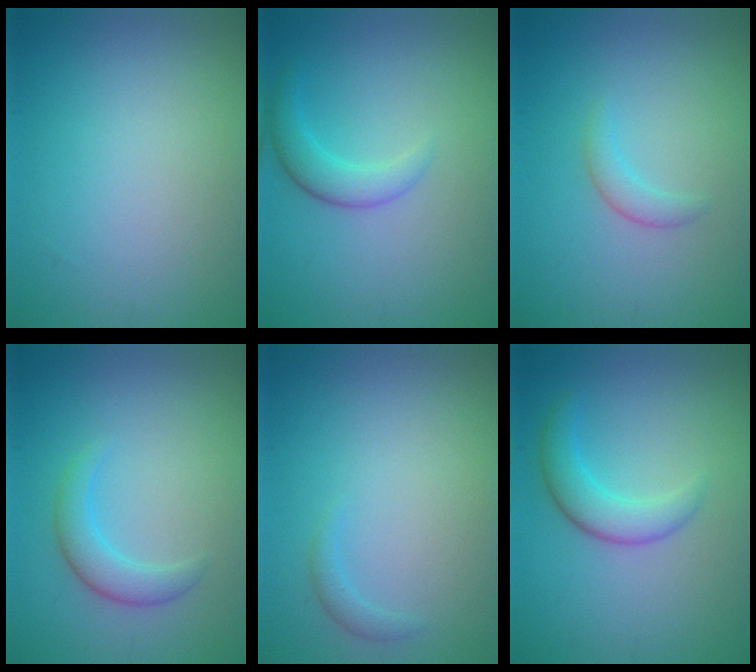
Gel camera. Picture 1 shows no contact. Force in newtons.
{"total": 2.4, "press": 2.4, "slide": 0.1}
{"total": 1.4, "press": 1.4, "slide": 0.2}
{"total": 2.5, "press": 2.4, "slide": 0.2}
{"total": 0.9, "press": 0.9, "slide": 0.0}
{"total": 3.0, "press": 3.0, "slide": 0.2}